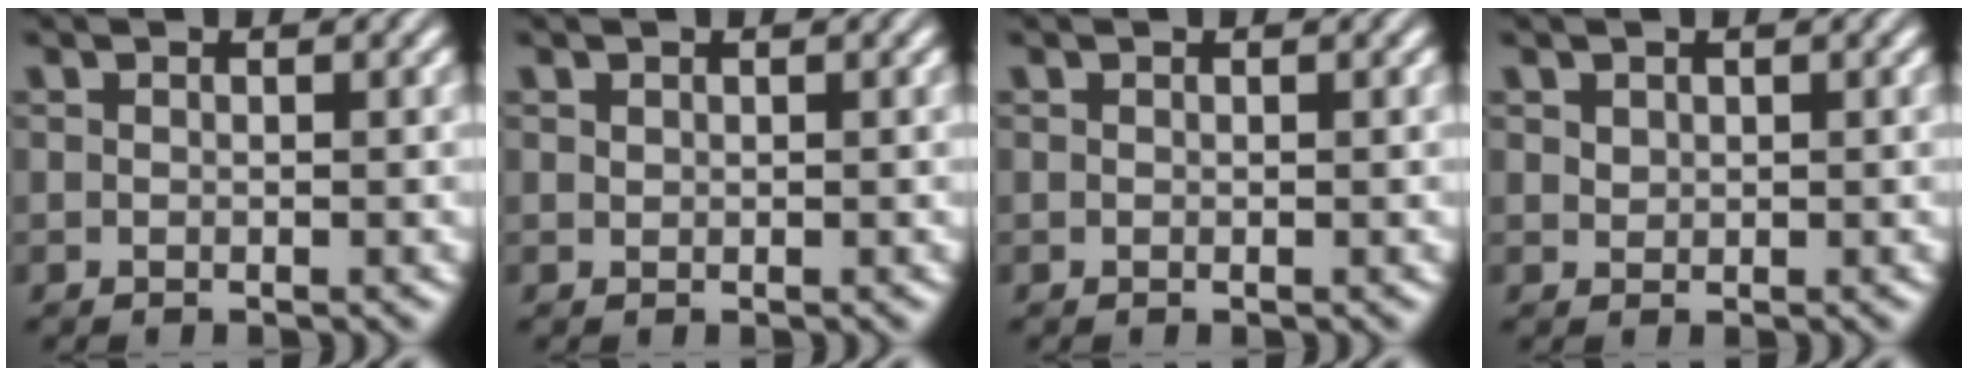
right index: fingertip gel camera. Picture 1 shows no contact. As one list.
[{"total": 1.0, "force": [0.3, -0.9, -0.1], "torque": [0.007, -0.003, 0.014]}, {"total": 0.0}, {"total": 1.1, "force": [0.7, -0.8, 0.0], "torque": [0.006, -0.005, 0.025]}]